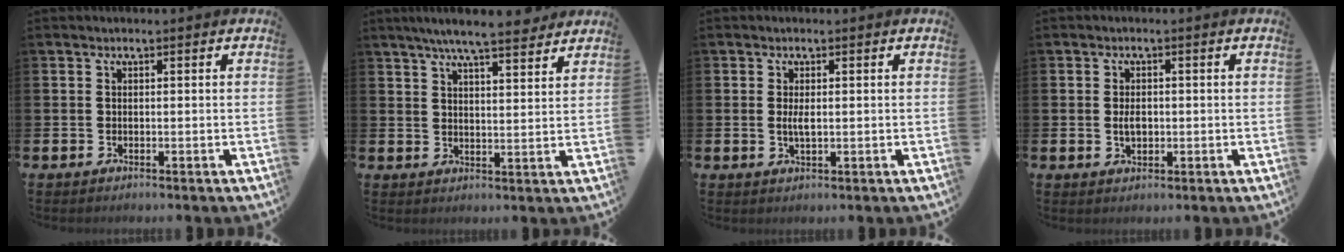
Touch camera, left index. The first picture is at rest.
{"total": 6.7, "force": [6.2, 0.5, 2.6], "torque": [-0.055, -0.025, 0.107]}
{"total": 1.8, "force": [0.2, 0.6, 1.7], "torque": [-0.027, -0.001, 0.001]}
{"total": 2.4, "force": [0.0, 1.5, 1.8], "torque": [-0.020, 0.000, -0.005]}